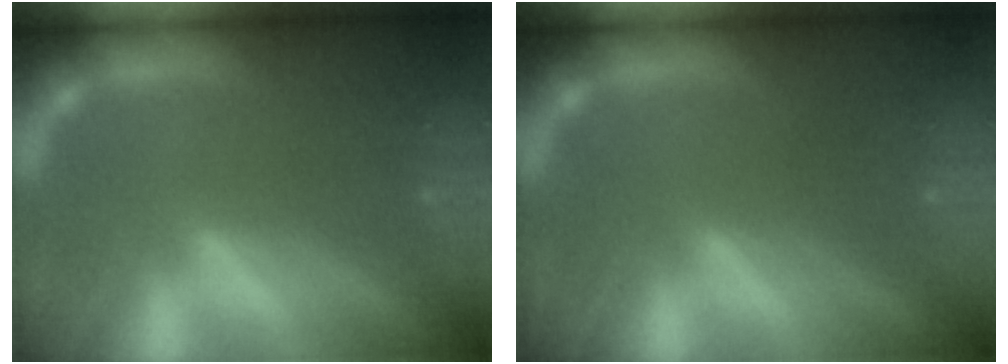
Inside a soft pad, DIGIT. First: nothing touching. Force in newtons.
{"total": 1.5}